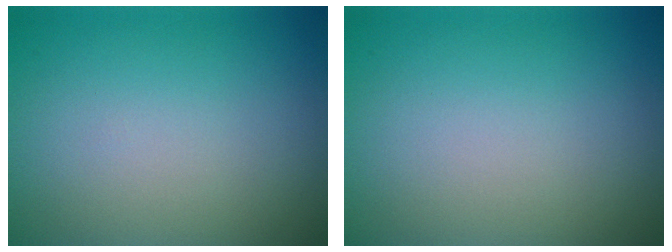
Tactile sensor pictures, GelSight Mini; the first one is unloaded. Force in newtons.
{"total": 0.0}